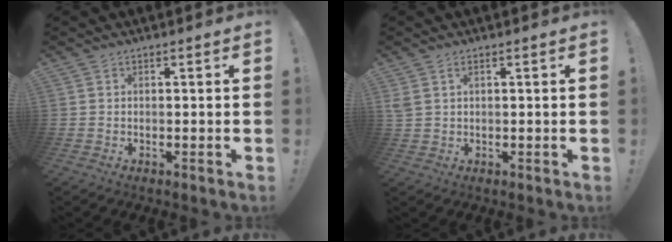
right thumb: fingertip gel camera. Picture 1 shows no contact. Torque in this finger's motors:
{"motor_torque": [0.13, 0.42, 0.20, 0.11, 0.00]}